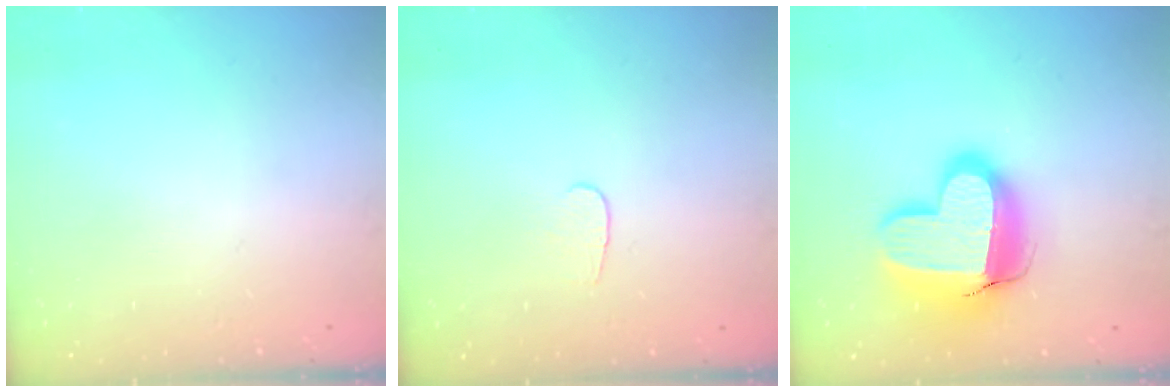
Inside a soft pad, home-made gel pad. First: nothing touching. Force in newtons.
{"total": 3.8, "press": 3.8, "slide": 0.4}
{"total": 18.3, "press": 18.3, "slide": 1.4}